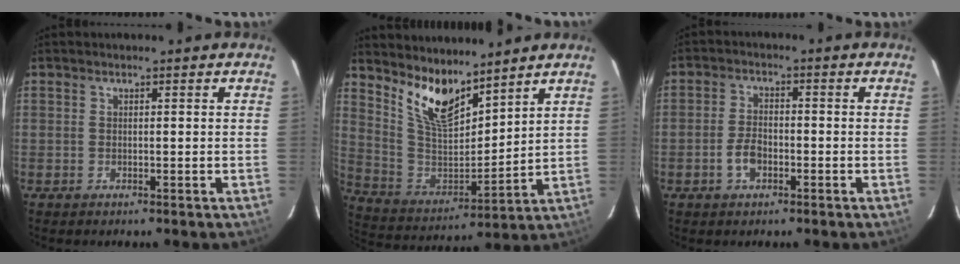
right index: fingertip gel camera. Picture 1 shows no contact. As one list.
[{"total": 12.4, "force": [9.5, 4.1, 6.9], "torque": [-0.137, -0.014, 0.191]}, {"total": 4.3, "force": [-1.9, 2.5, 2.9], "torque": [-0.063, 0.006, -0.036]}]